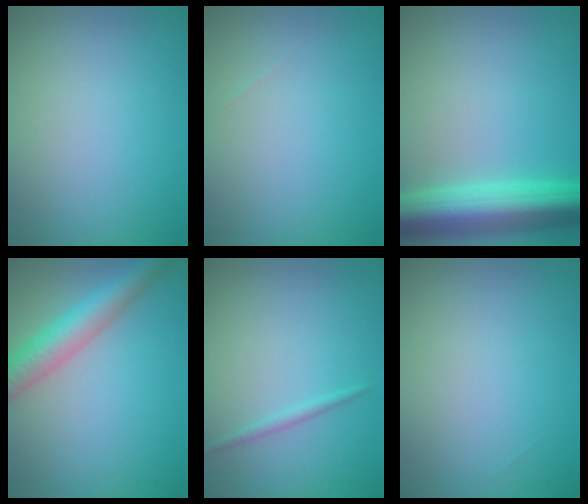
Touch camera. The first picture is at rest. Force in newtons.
{"total": 0.0}
{"total": 8.0, "press": 7.9, "slide": 0.3}
{"total": 4.7, "press": 4.7, "slide": 0.1}
{"total": 0.8, "press": 0.8, "slide": 0.0}
{"total": 0.0}